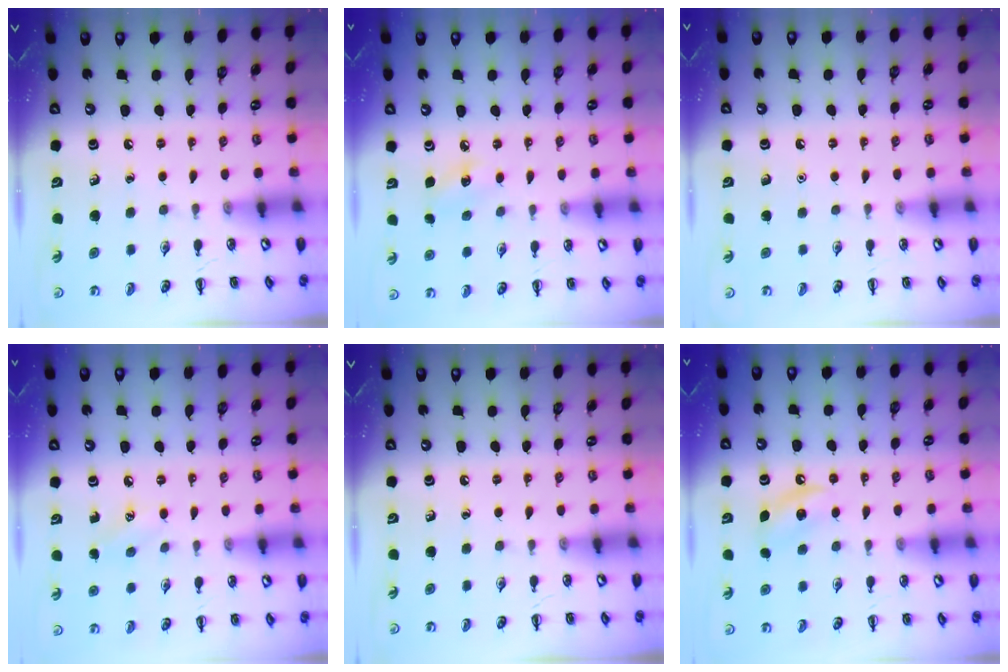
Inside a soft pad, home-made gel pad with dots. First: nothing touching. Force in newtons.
{"total": 6.3, "press": 6.1, "slide": 1.6}
{"total": 1.5, "press": 1.5, "slide": 0.1}
{"total": 6.8, "press": 6.6, "slide": 1.7}
{"total": 0.0}
{"total": 6.3, "press": 6.1, "slide": 1.8}